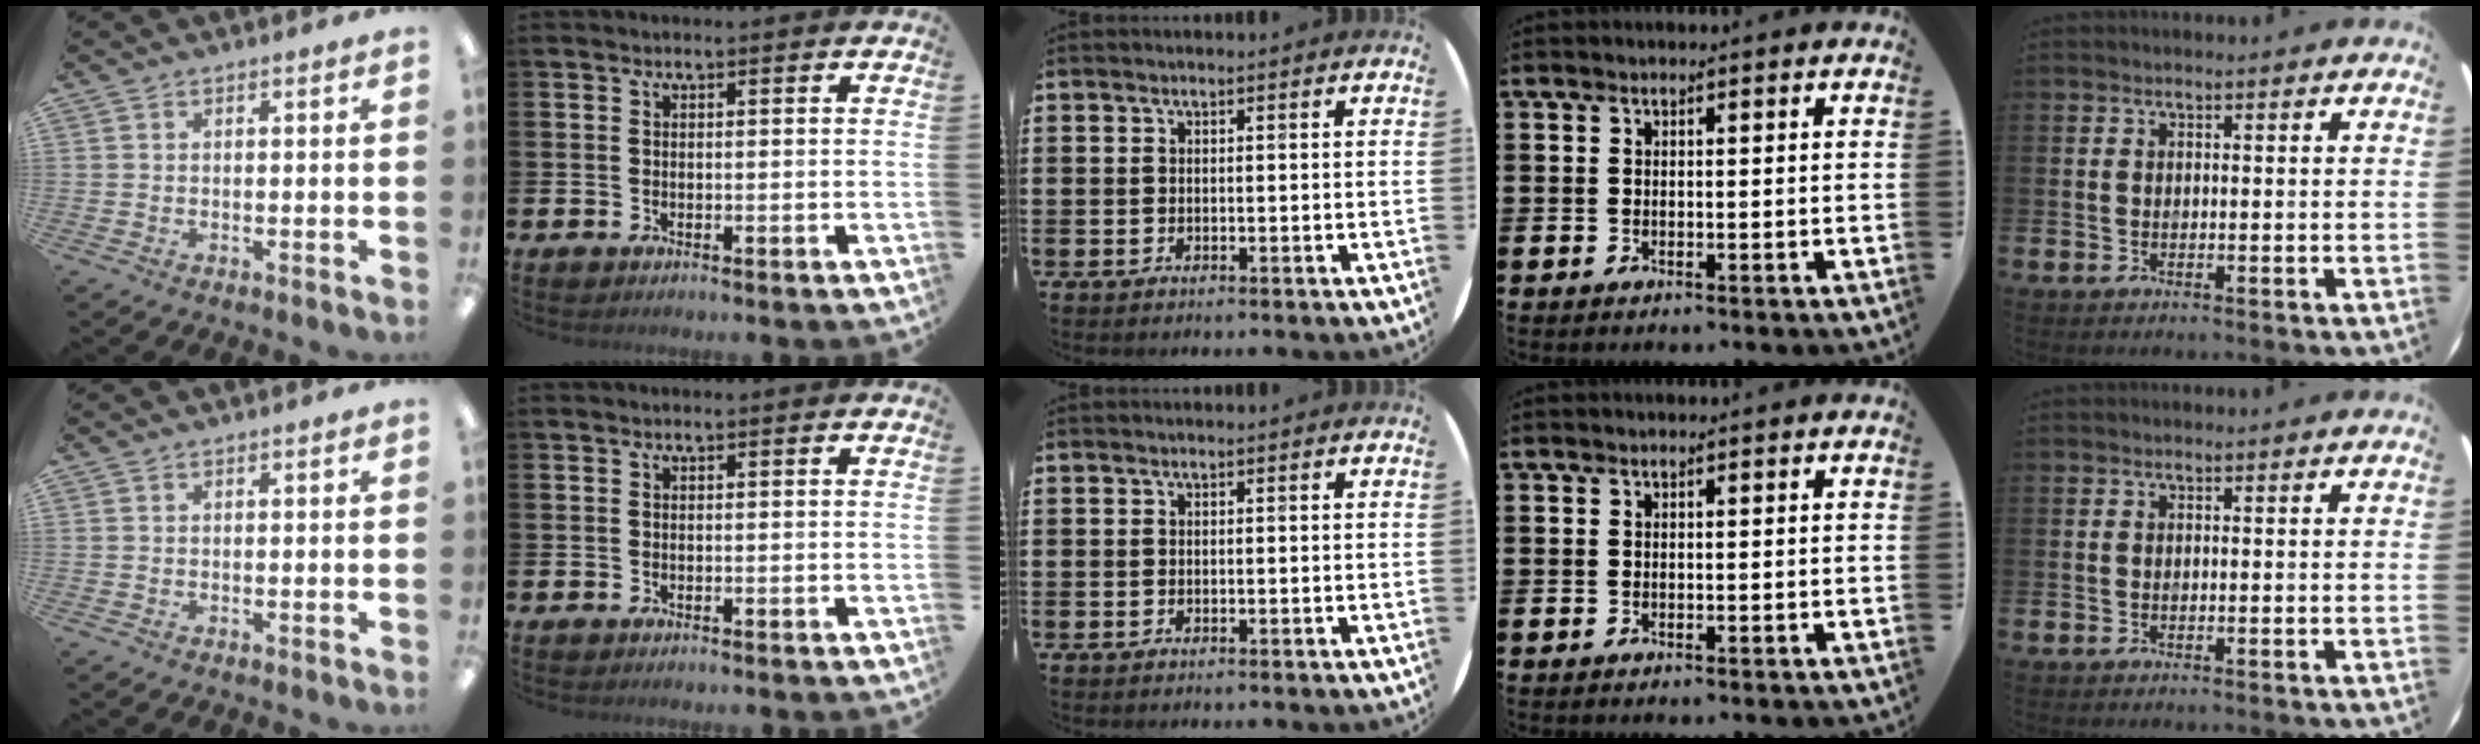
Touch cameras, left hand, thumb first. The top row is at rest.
{}